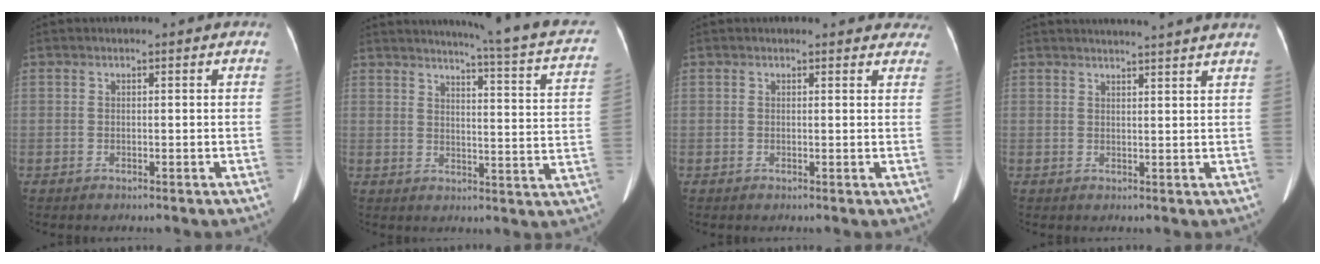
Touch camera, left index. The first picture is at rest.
{"total": 17.9, "force": [15.4, 0.4, 9.1], "torque": [-0.119, -0.052, 0.167]}
{"total": 7.2, "force": [6.7, 2.5, 1.2], "torque": [0.019, -0.002, 0.044]}
{"total": 11.8, "force": [11.0, -1.0, 4.1], "torque": [-0.059, -0.003, 0.122]}